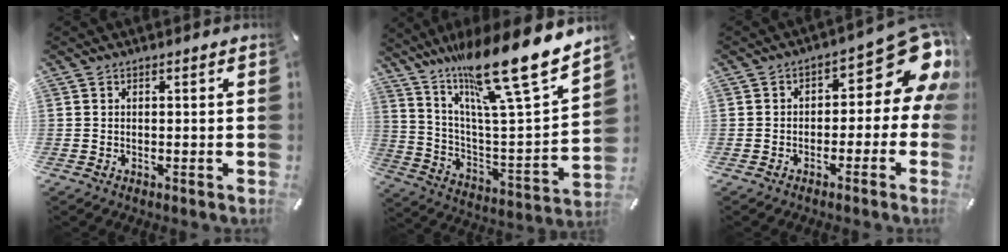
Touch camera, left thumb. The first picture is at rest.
{"total": 20.9, "force": [18.1, 1.2, 10.5], "torque": [-0.187, -0.156, 0.293]}
{"total": 11.8, "force": [3.9, 6.3, 9.2], "torque": [-0.100, -0.039, 0.062]}